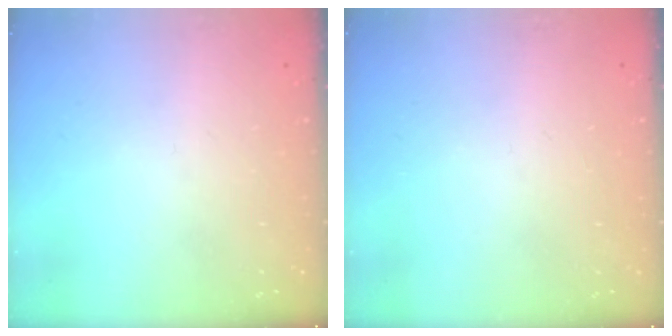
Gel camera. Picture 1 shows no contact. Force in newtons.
{"total": 0.0}